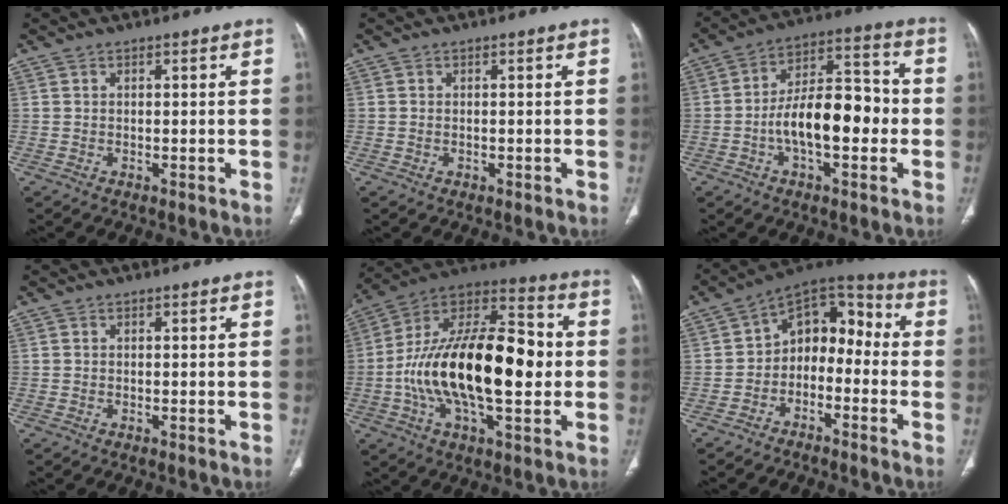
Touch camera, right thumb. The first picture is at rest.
{"total": 0.5, "force": [-0.1, 0.4, 0.3], "torque": [-0.013, 0.005, 0.002]}
{"total": 14.7, "force": [-2.7, 7.1, 12.6], "torque": [-0.191, 0.043, -0.050]}
{"total": 0.0}
{"total": 27.1, "force": [-1.7, 12.5, 23.9], "torque": [-0.416, 0.030, -0.030]}
{"total": 11.4, "force": [-2.8, 8.1, 7.5], "torque": [-0.072, 0.068, -0.063]}